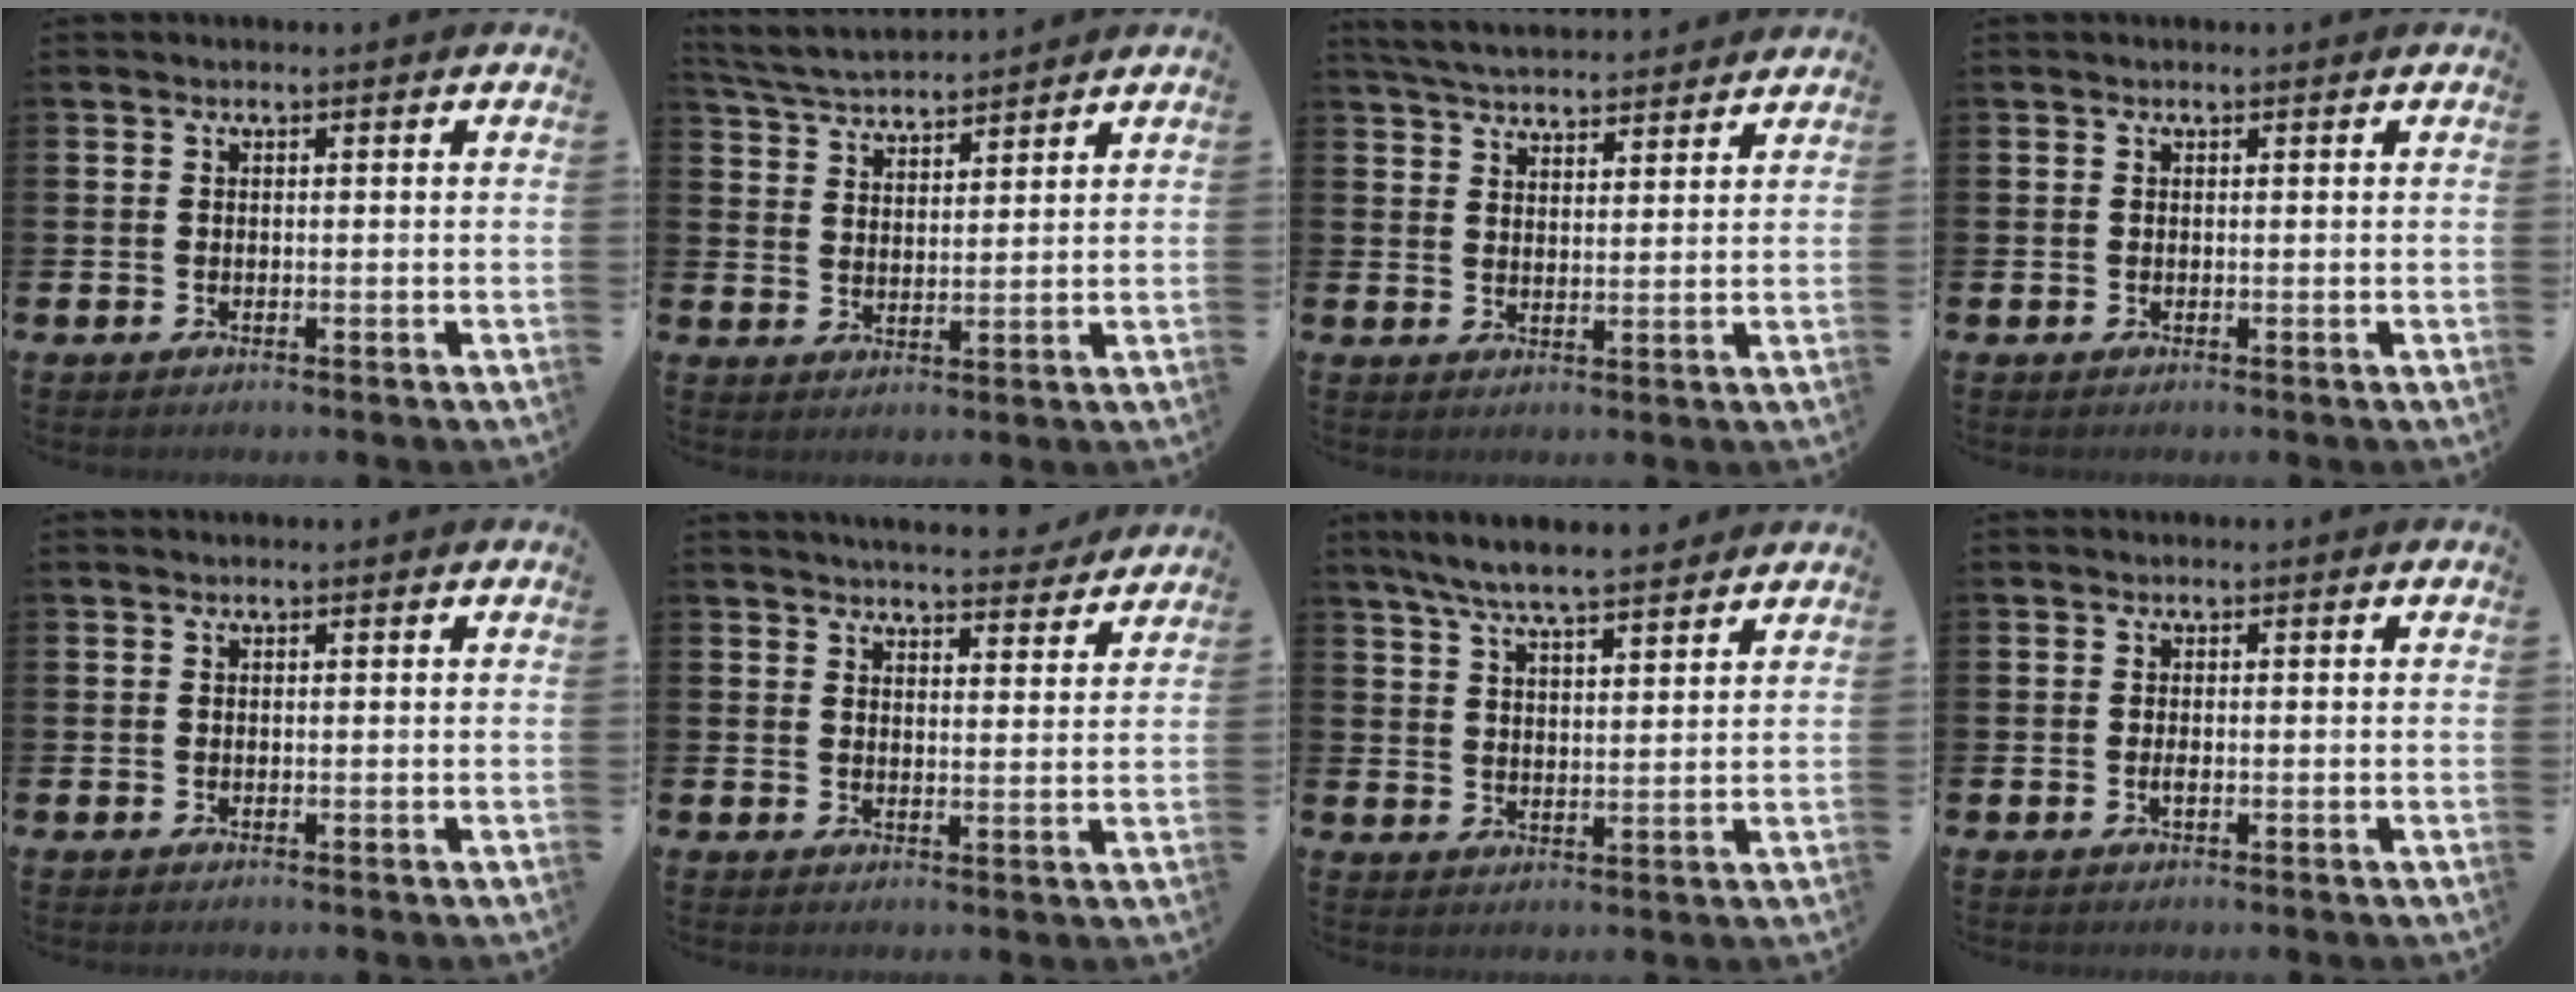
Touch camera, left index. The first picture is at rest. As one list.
[{"total": 4.7, "force": [4.7, 0.6, 0.4], "torque": [-0.029, -0.024, 0.084]}, {"total": 5.2, "force": [5.1, 0.6, 0.5], "torque": [-0.033, -0.023, 0.094]}, {"total": 0.0}, {"total": 0.0}, {"total": 4.4, "force": [4.4, 0.3, 0.4], "torque": [-0.011, -0.030, 0.076]}, {"total": 6.3, "force": [5.9, 0.6, 2.1], "torque": [-0.066, -0.020, 0.108]}, {"total": 1.1, "force": [-0.2, 0.4, 1.0], "torque": [-0.013, -0.002, -0.004]}]